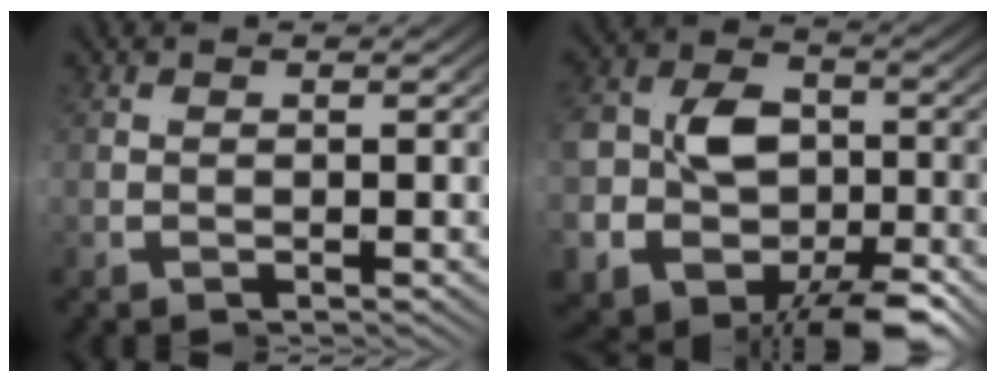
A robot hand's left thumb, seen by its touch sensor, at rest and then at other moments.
{"total": 12.6, "force": [-2.1, 9.2, 8.4], "torque": [-0.139, -0.022, -0.032]}